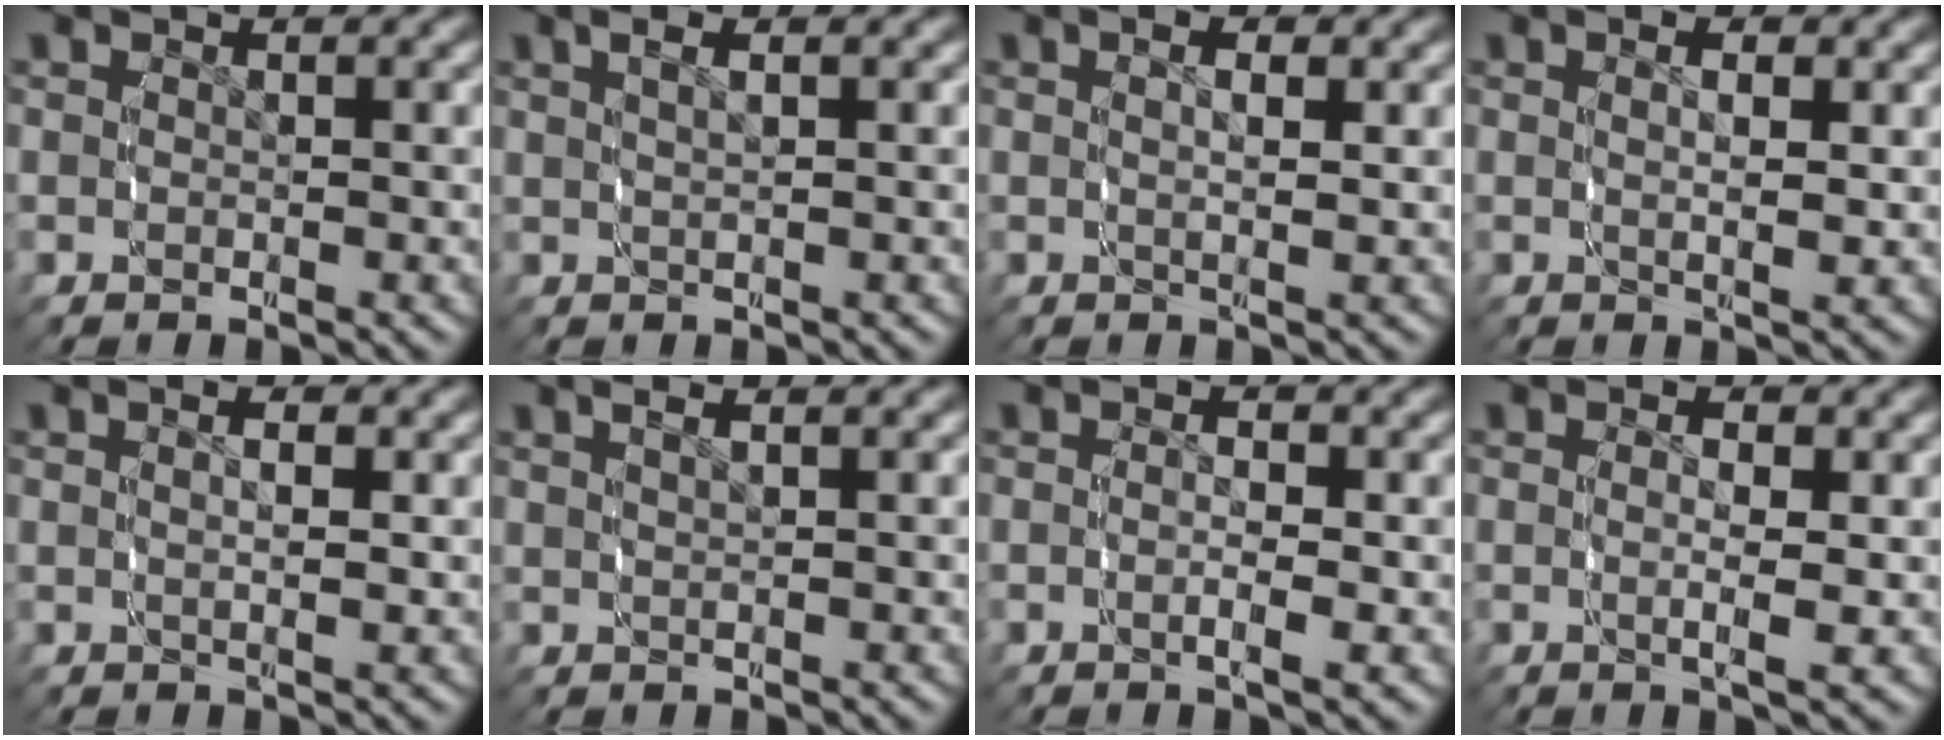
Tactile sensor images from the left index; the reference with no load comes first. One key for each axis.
{"total": 2.6, "fx": 1.5, "fy": 0.5, "fz": 2.0, "tx": -0.019, "ty": 0.011, "tz": 0.024}
{"total": 2.5, "fx": 0.9, "fy": 0.5, "fz": 2.3, "tx": -0.025, "ty": 0.000, "tz": 0.013}
{"total": 2.6, "fx": 0.8, "fy": 0.4, "fz": 2.4, "tx": -0.029, "ty": -0.004, "tz": 0.014}
{"total": 2.2, "fx": 0.5, "fy": 0.3, "fz": 2.1, "tx": -0.027, "ty": -0.003, "tz": 0.010}
{"total": 1.8, "fx": 1.3, "fy": -0.2, "fz": 1.3, "tx": -0.010, "ty": 0.007, "tz": 0.024}
{"total": 2.4, "fx": -0.7, "fy": 0.2, "fz": 2.2, "tx": -0.037, "ty": -0.007, "tz": -0.010}
{"total": 2.8, "fx": -0.1, "fy": 0.2, "fz": 2.8, "tx": -0.040, "ty": -0.009, "tz": 0.000}